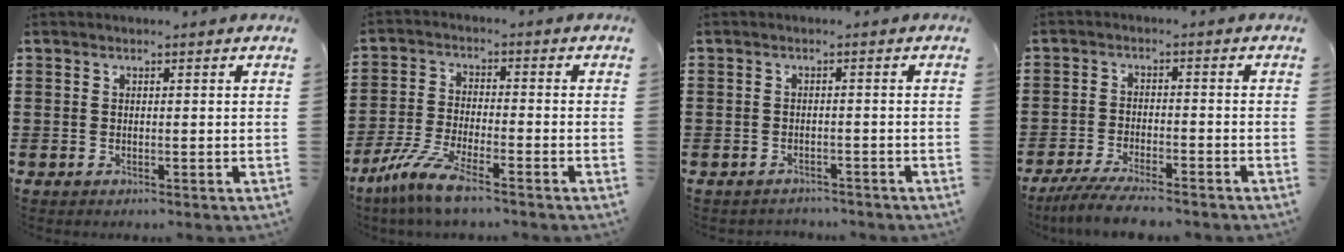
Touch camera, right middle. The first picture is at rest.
{"total": 7.3, "force": [-5.6, 0.6, 4.7], "torque": [-0.115, -0.018, -0.112]}
{"total": 1.5, "force": [-1.5, 0.3, -0.2], "torque": [-0.003, 0.002, -0.034]}
{"total": 4.8, "force": [-4.4, 0.0, 1.9], "torque": [-0.045, -0.012, -0.087]}